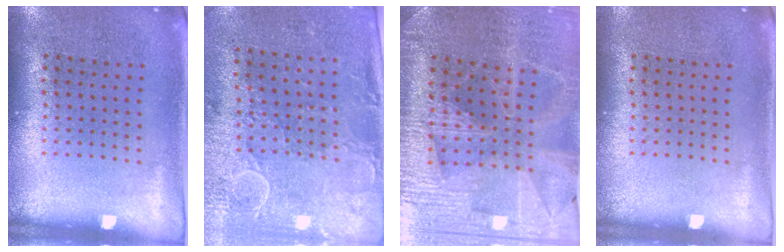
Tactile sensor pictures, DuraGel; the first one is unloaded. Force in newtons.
{"total": 2.9, "press": 2.4, "slide": 1.7}
{"total": 3.2, "press": 3.2, "slide": 0.5}
{"total": 0.0}